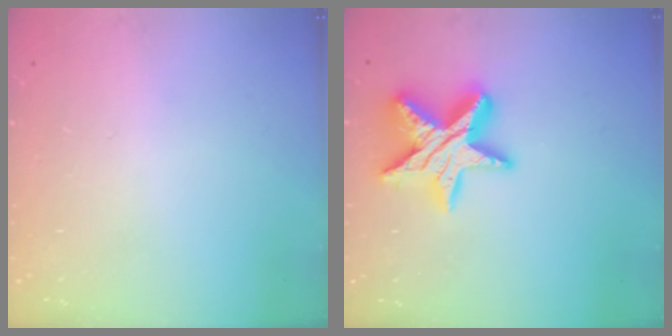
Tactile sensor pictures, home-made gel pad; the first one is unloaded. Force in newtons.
{"total": 15.8, "press": 15.8, "slide": 1.2}